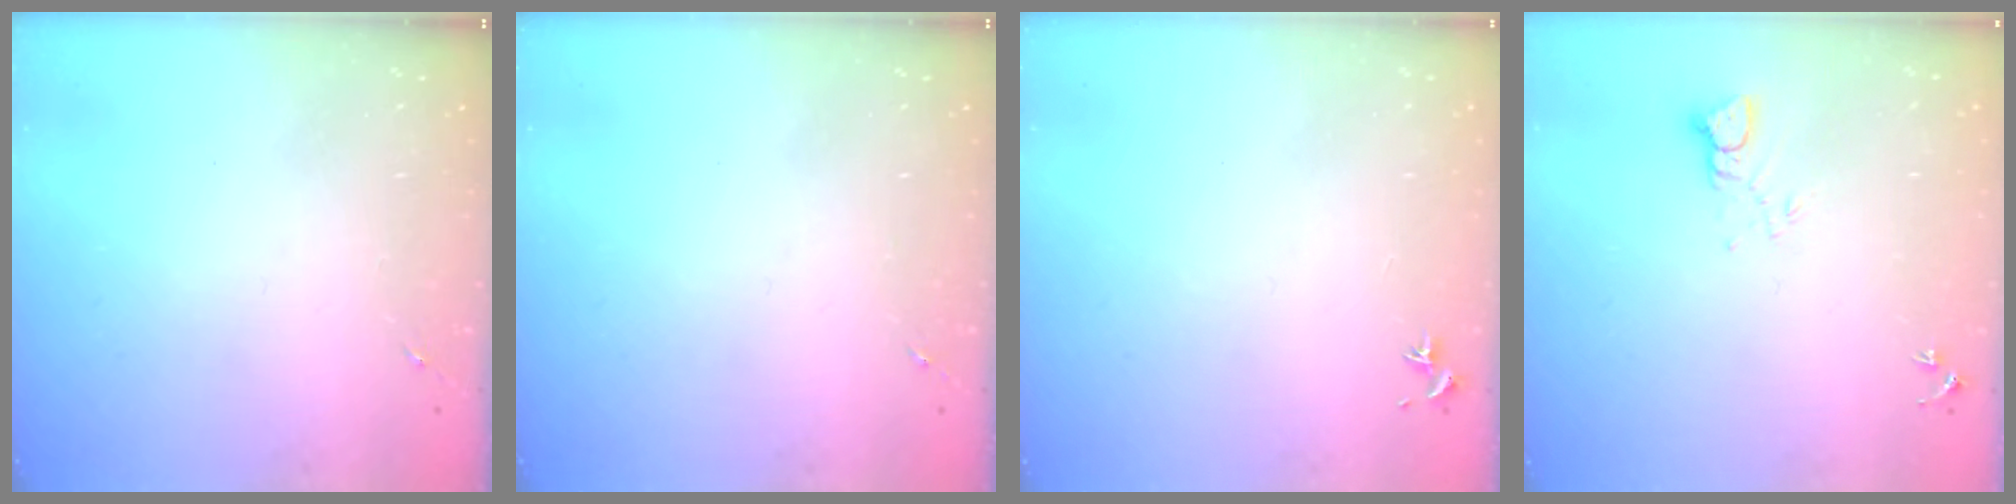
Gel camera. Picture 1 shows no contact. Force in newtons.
{"total": 0.0}
{"total": 0.0}
{"total": 3.6, "press": 3.5, "slide": 0.3}